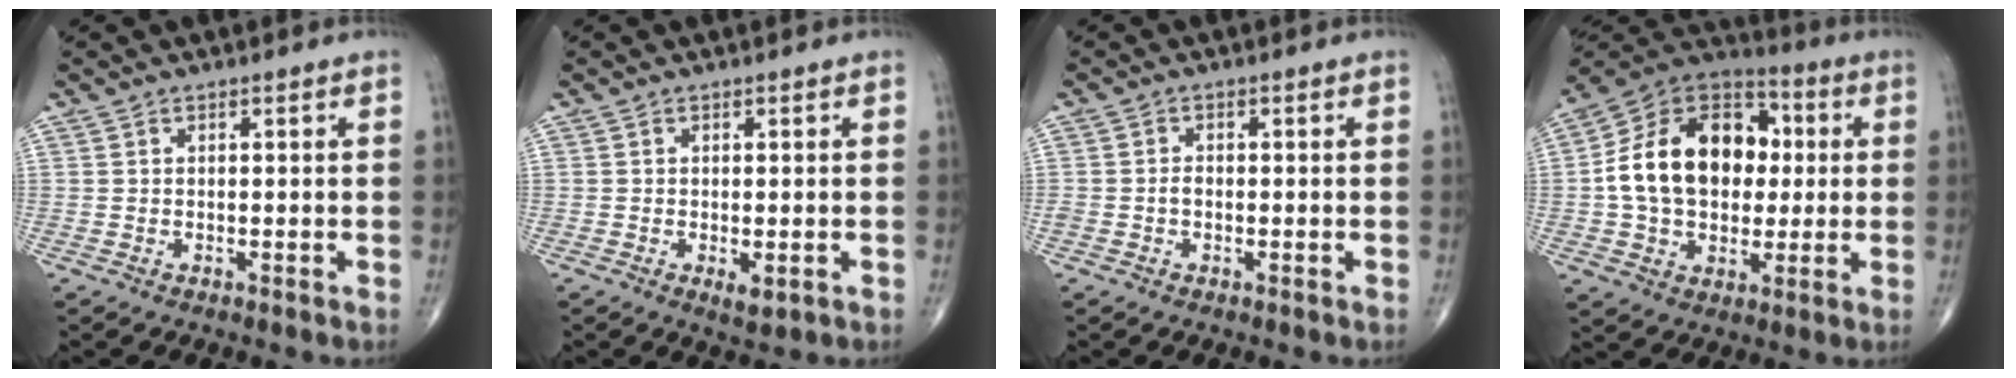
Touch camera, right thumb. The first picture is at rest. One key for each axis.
{"total": 2.4, "fx": -0.7, "fy": 1.0, "fz": 2.0, "tx": -0.031, "ty": -0.006, "tz": -0.009}
{"total": 1.4, "fx": -0.5, "fy": 1.0, "fz": 0.9, "tx": -0.014, "ty": 0.003, "tz": -0.009}
{"total": 21.2, "fx": 1.4, "fy": 15.1, "fz": 14.9, "tx": -0.222, "ty": 0.026, "tz": 0.021}